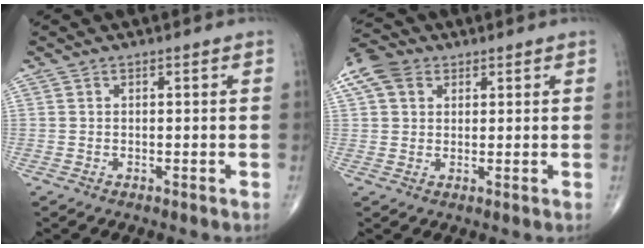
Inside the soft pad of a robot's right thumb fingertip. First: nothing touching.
{"total": 7.3, "force": [3.2, 5.4, 3.8], "torque": [-0.072, 0.014, 0.058]}